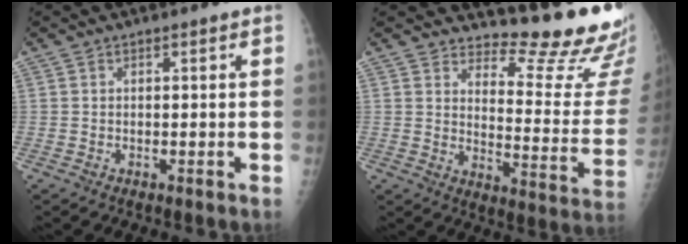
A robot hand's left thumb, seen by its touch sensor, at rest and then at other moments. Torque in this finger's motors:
{"motor_torque": [0.25, -0.04, -0.32, -0.52, 0.04]}